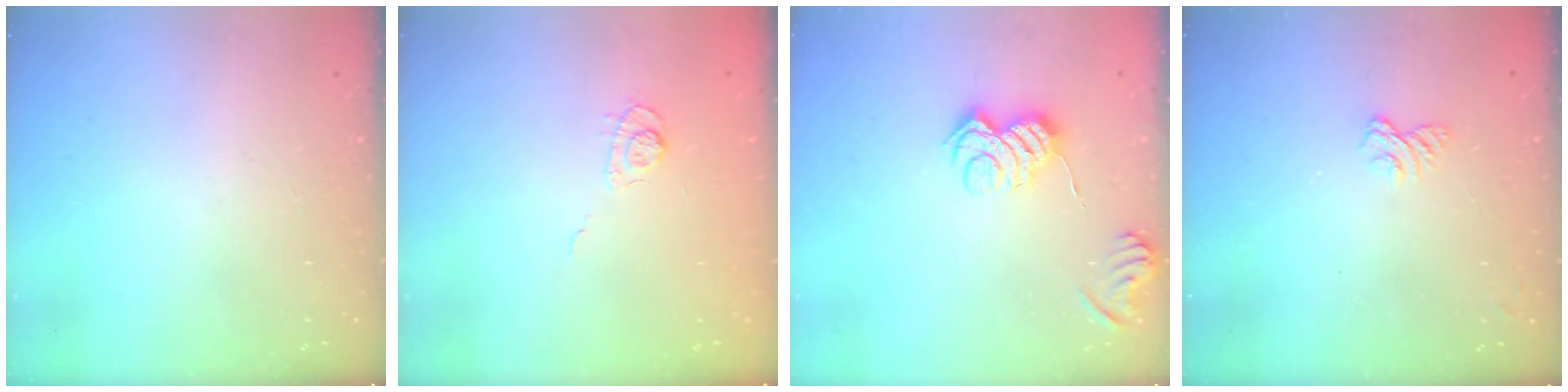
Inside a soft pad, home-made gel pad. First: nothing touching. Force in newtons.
{"total": 3.5, "press": 3.1, "slide": 1.7}
{"total": 10.0, "press": 10.0, "slide": 0.3}
{"total": 2.7, "press": 2.3, "slide": 1.4}